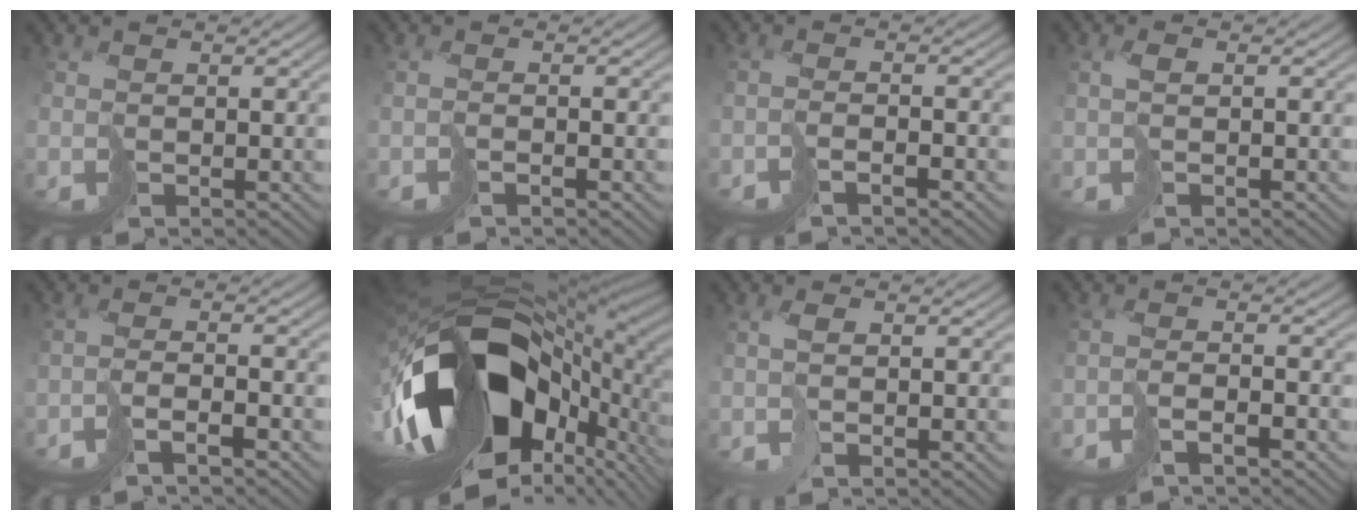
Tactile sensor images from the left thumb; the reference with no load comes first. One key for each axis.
{"total": 1.5, "fx": -0.9, "fy": 0.3, "fz": 1.1, "tx": -0.027, "ty": 0.000, "tz": -0.023}
{"total": 2.7, "fx": -1.8, "fy": 0.4, "fz": 2.0, "tx": -0.044, "ty": 0.000, "tz": -0.044}
{"total": 1.5, "fx": 0.1, "fy": 0.4, "fz": 1.4, "tx": -0.029, "ty": 0.005, "tz": 0.001}
{"total": 4.0, "fx": -2.8, "fy": 0.6, "fz": 2.8, "tx": -0.058, "ty": 0.000, "tz": -0.060}
{"total": 20.9, "fx": -5.9, "fy": 11.4, "fz": 16.5, "tx": -0.345, "ty": -0.066, "tz": -0.069}
{"total": 1.9, "fx": 0.0, "fy": 0.7, "fz": 1.7, "tx": -0.036, "ty": 0.004, "tz": -0.002}
{"total": 3.5, "fx": -2.4, "fy": 0.5, "fz": 2.5, "tx": -0.053, "ty": 0.000, "tz": -0.053}